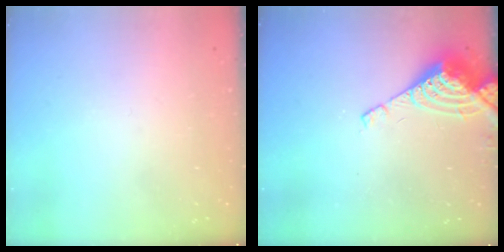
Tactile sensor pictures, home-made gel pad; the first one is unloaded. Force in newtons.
{"total": 8.3, "press": 8.2, "slide": 1.0}